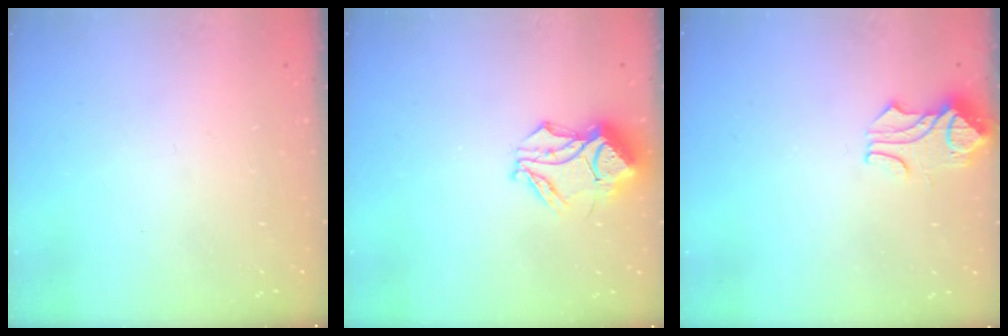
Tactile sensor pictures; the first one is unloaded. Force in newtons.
{"total": 13.9, "press": 13.9, "slide": 0.3}
{"total": 0.8, "press": 0.5, "slide": 0.6}